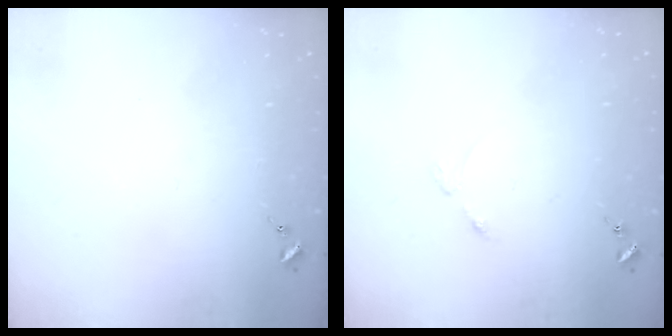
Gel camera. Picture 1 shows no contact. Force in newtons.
{"total": 2.5, "press": 2.4, "slide": 0.4}